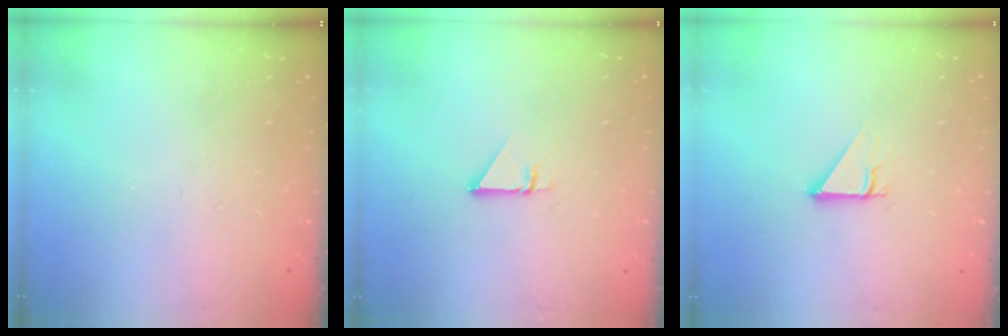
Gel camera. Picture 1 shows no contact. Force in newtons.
{"total": 1.0, "press": 1.0, "slide": 0.1}
{"total": 2.5, "press": 2.5, "slide": 0.2}